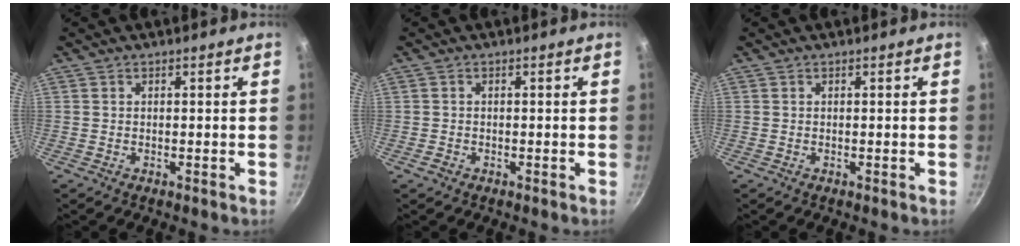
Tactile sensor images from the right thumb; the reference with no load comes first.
{"total": 1.2, "force": [-0.6, 0.9, 0.4], "torque": [-0.005, 0.003, -0.010]}
{"total": 0.0}